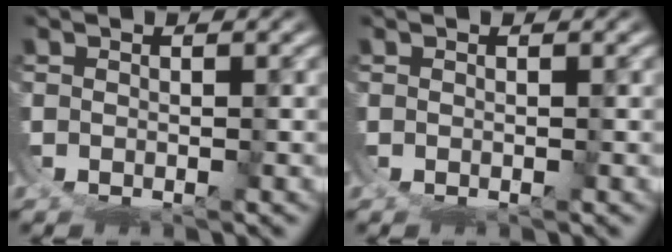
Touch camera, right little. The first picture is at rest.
{"total": 0.0}